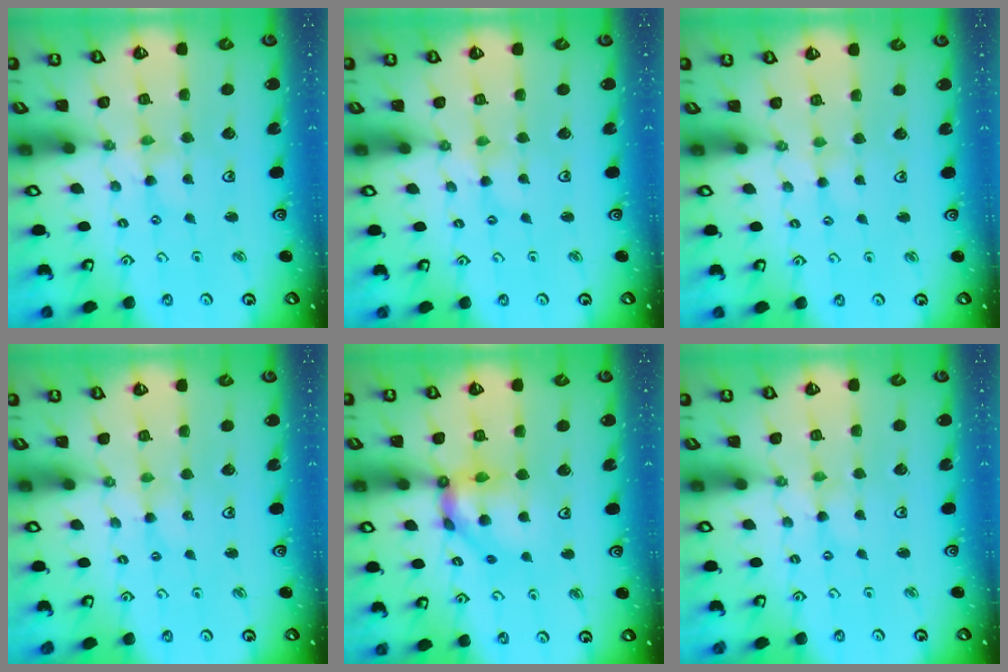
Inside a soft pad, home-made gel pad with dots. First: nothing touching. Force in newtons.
{"total": 0.0}
{"total": 2.1, "press": 2.1, "slide": 0.2}
{"total": 2.0, "press": 1.9, "slide": 0.3}
{"total": 12.8, "press": 12.7, "slide": 1.5}
{"total": 0.0}